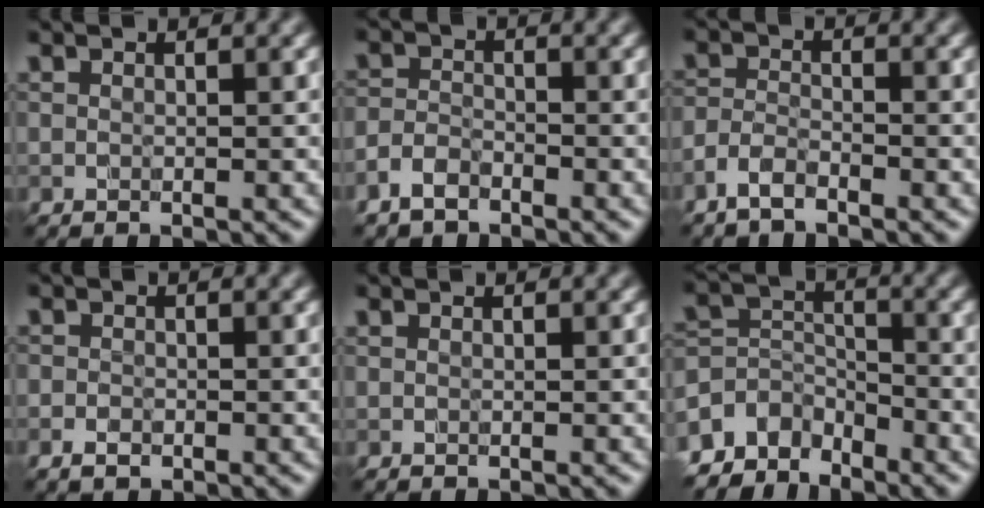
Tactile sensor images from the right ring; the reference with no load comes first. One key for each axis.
{"total": 2.1, "fx": -1.7, "fy": 0.9, "fz": 0.7, "tx": -0.011, "ty": 0.003, "tz": -0.043}
{"total": 1.9, "fx": -1.7, "fy": 0.4, "fz": 0.8, "tx": -0.016, "ty": 0.005, "tz": -0.040}
{"total": 1.1, "fx": -0.6, "fy": 0.7, "fz": 0.6, "tx": -0.007, "ty": -0.001, "tz": -0.014}
{"total": 0.0}
{"total": 4.3, "fx": -3.6, "fy": 2.2, "fz": 0.7, "tx": -0.005, "ty": 0.000, "tz": -0.076}